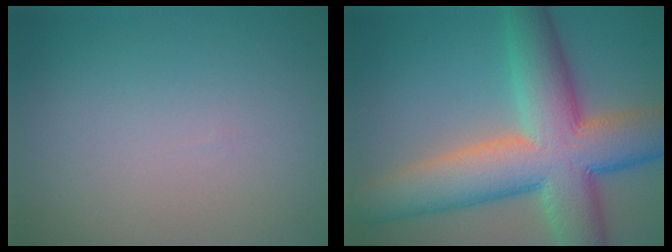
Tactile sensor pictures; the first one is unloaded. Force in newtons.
{"total": 12.0, "press": 11.9, "slide": 0.5}